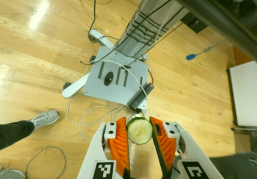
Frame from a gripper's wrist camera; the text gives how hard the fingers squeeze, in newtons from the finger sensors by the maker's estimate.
{"total": 8.0, "left": 8.3, "right": 7.7}